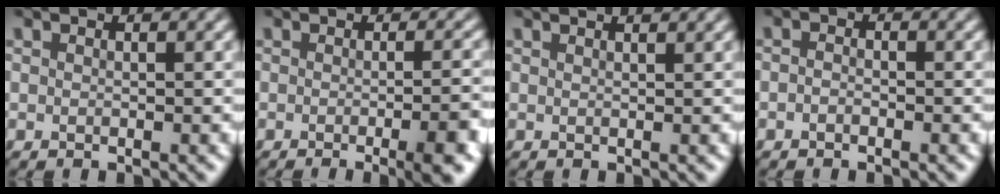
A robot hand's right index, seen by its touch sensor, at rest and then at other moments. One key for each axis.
{"total": 4.6, "fx": -2.0, "fy": 0.9, "fz": 4.0, "tx": -0.043, "ty": 0.004, "tz": -0.039}
{"total": 1.4, "fx": 1.0, "fy": -0.3, "fz": 0.9, "tx": -0.002, "ty": 0.003, "tz": 0.016}
{"total": 1.0, "fx": -0.9, "fy": 0.4, "fz": 0.3, "tx": -0.004, "ty": 0.003, "tz": -0.022}